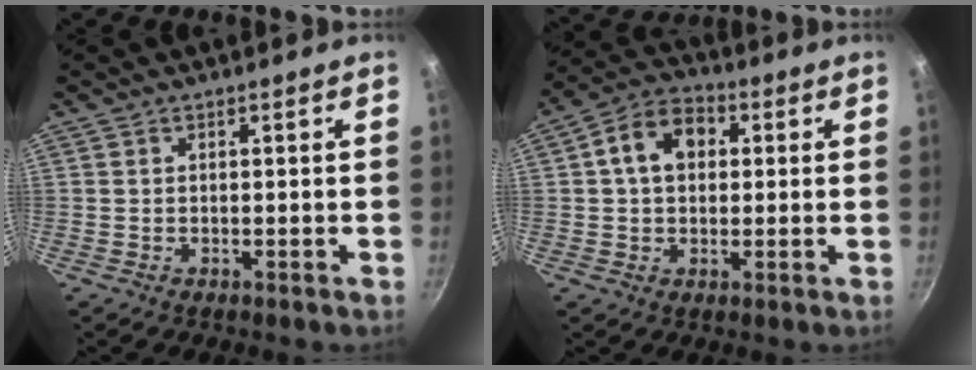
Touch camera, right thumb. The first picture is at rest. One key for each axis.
{"total": 10.0, "fx": 2.0, "fy": 7.3, "fz": 6.5, "tx": -0.085, "ty": 0.021, "tz": 0.017}